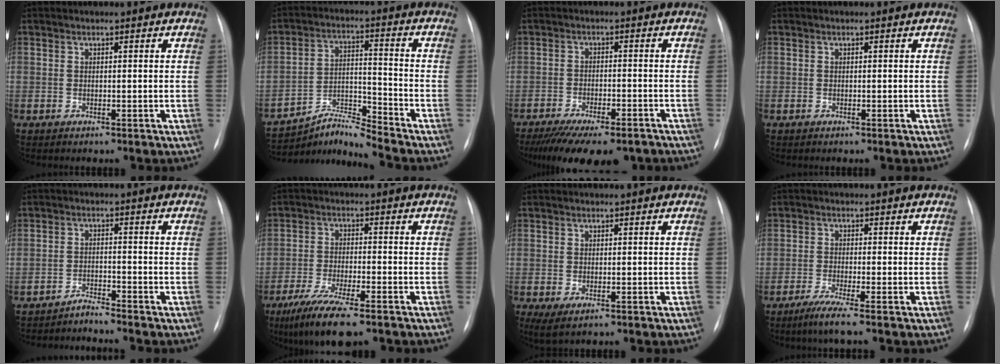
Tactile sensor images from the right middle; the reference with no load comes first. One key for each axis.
{"total": 7.4, "fx": -7.1, "fy": -2.1, "fz": -0.2, "tx": -0.010, "ty": 0.015, "tz": -0.127}
{"total": 15.9, "fx": -12.6, "fy": 4.7, "fz": 8.5, "tx": -0.147, "ty": -0.018, "tz": -0.176}
{"total": 0.0}
{"total": 2.6, "fx": -2.3, "fy": -1.1, "fz": -0.5, "tx": 0.012, "ty": -0.015, "tz": -0.039}
{"total": 10.0, "fx": -6.9, "fy": 1.6, "fz": 7.0, "tx": -0.124, "ty": -0.026, "tz": -0.112}
{"total": 2.4, "fx": -0.4, "fy": 1.0, "fz": 2.1, "tx": -0.035, "ty": -0.009, "tz": 0.004}
{"total": 3.7, "fx": -2.4, "fy": -0.7, "fz": 2.7, "tx": -0.056, "ty": -0.014, "tz": -0.050}